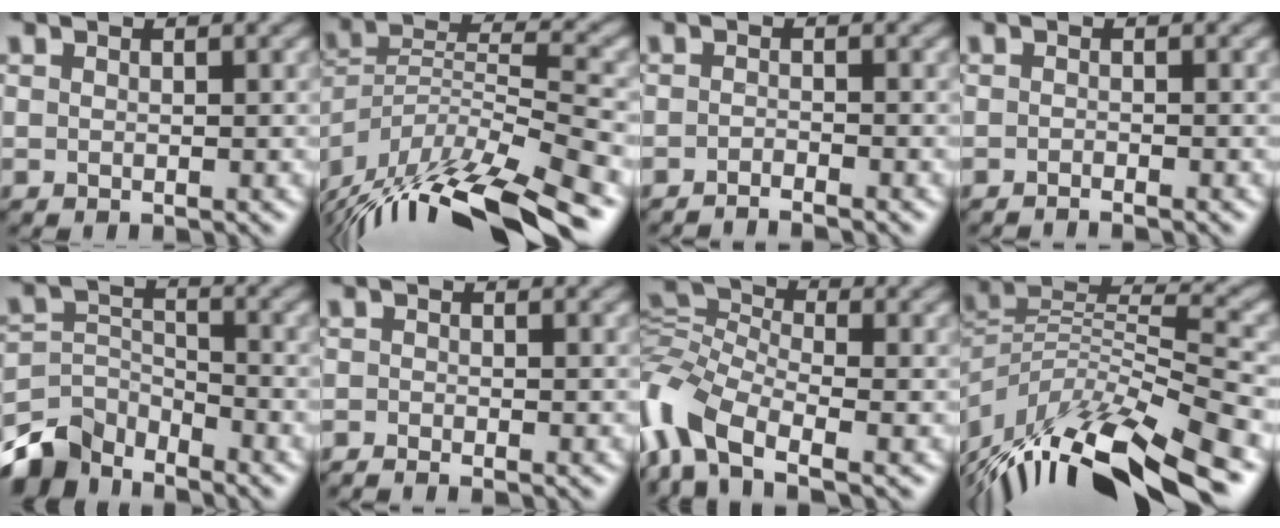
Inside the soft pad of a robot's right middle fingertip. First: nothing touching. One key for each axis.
{"total": 14.9, "fx": -11.5, "fy": 3.6, "fz": 8.8, "tx": -0.172, "ty": 0.005, "tz": -0.191}
{"total": 1.6, "fx": -1.4, "fy": 0.2, "fz": 0.7, "tx": -0.001, "ty": -0.002, "tz": -0.030}
{"total": 1.0, "fx": -0.9, "fy": 0.1, "fz": 0.4, "tx": -0.001, "ty": -0.001, "tz": -0.020}
{"total": 6.2, "fx": -5.3, "fy": 2.7, "fz": 1.8, "tx": -0.037, "ty": -0.010, "tz": -0.109}
{"total": 1.6, "fx": -1.5, "fy": 0.1, "fz": 0.6, "tx": -0.011, "ty": -0.007, "tz": -0.031}
{"total": 8.6, "fx": -4.3, "fy": 4.4, "fz": 6.1, "tx": -0.131, "ty": 0.004, "tz": -0.101}
{"total": 13.4, "fx": -8.4, "fy": 4.1, "fz": 9.6, "tx": -0.195, "ty": 0.015, "tz": -0.149}